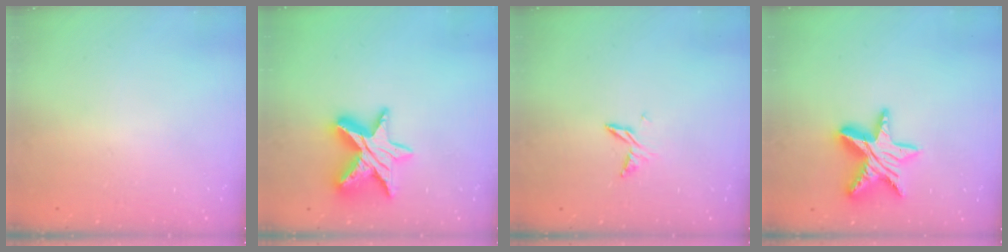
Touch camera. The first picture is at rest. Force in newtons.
{"total": 14.1, "press": 14.1, "slide": 0.9}
{"total": 7.0, "press": 6.9, "slide": 0.7}
{"total": 16.8, "press": 16.7, "slide": 1.4}